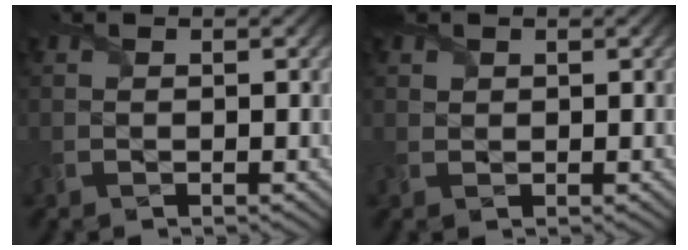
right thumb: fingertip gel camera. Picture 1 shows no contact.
{"total": 0.7, "force": [0.5, 0.4, 0.0], "torque": [-0.003, -0.002, 0.012]}